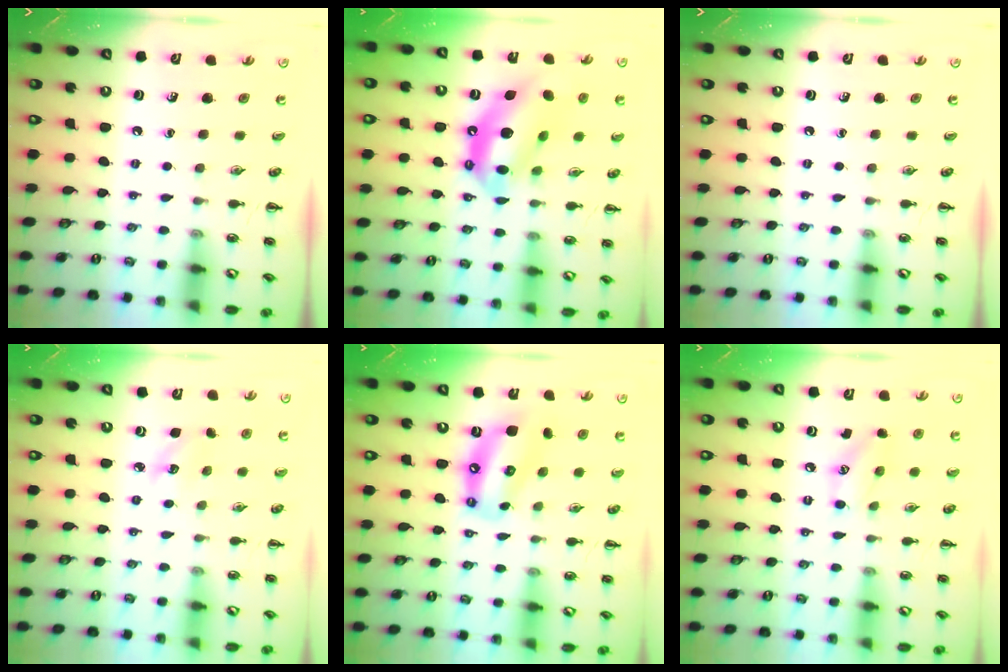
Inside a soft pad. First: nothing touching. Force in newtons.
{"total": 15.6, "press": 15.1, "slide": 3.9}
{"total": 0.0}
{"total": 3.9, "press": 3.8, "slide": 1.2}
{"total": 12.7, "press": 12.2, "slide": 3.5}
{"total": 7.7, "press": 7.6, "slide": 0.7}